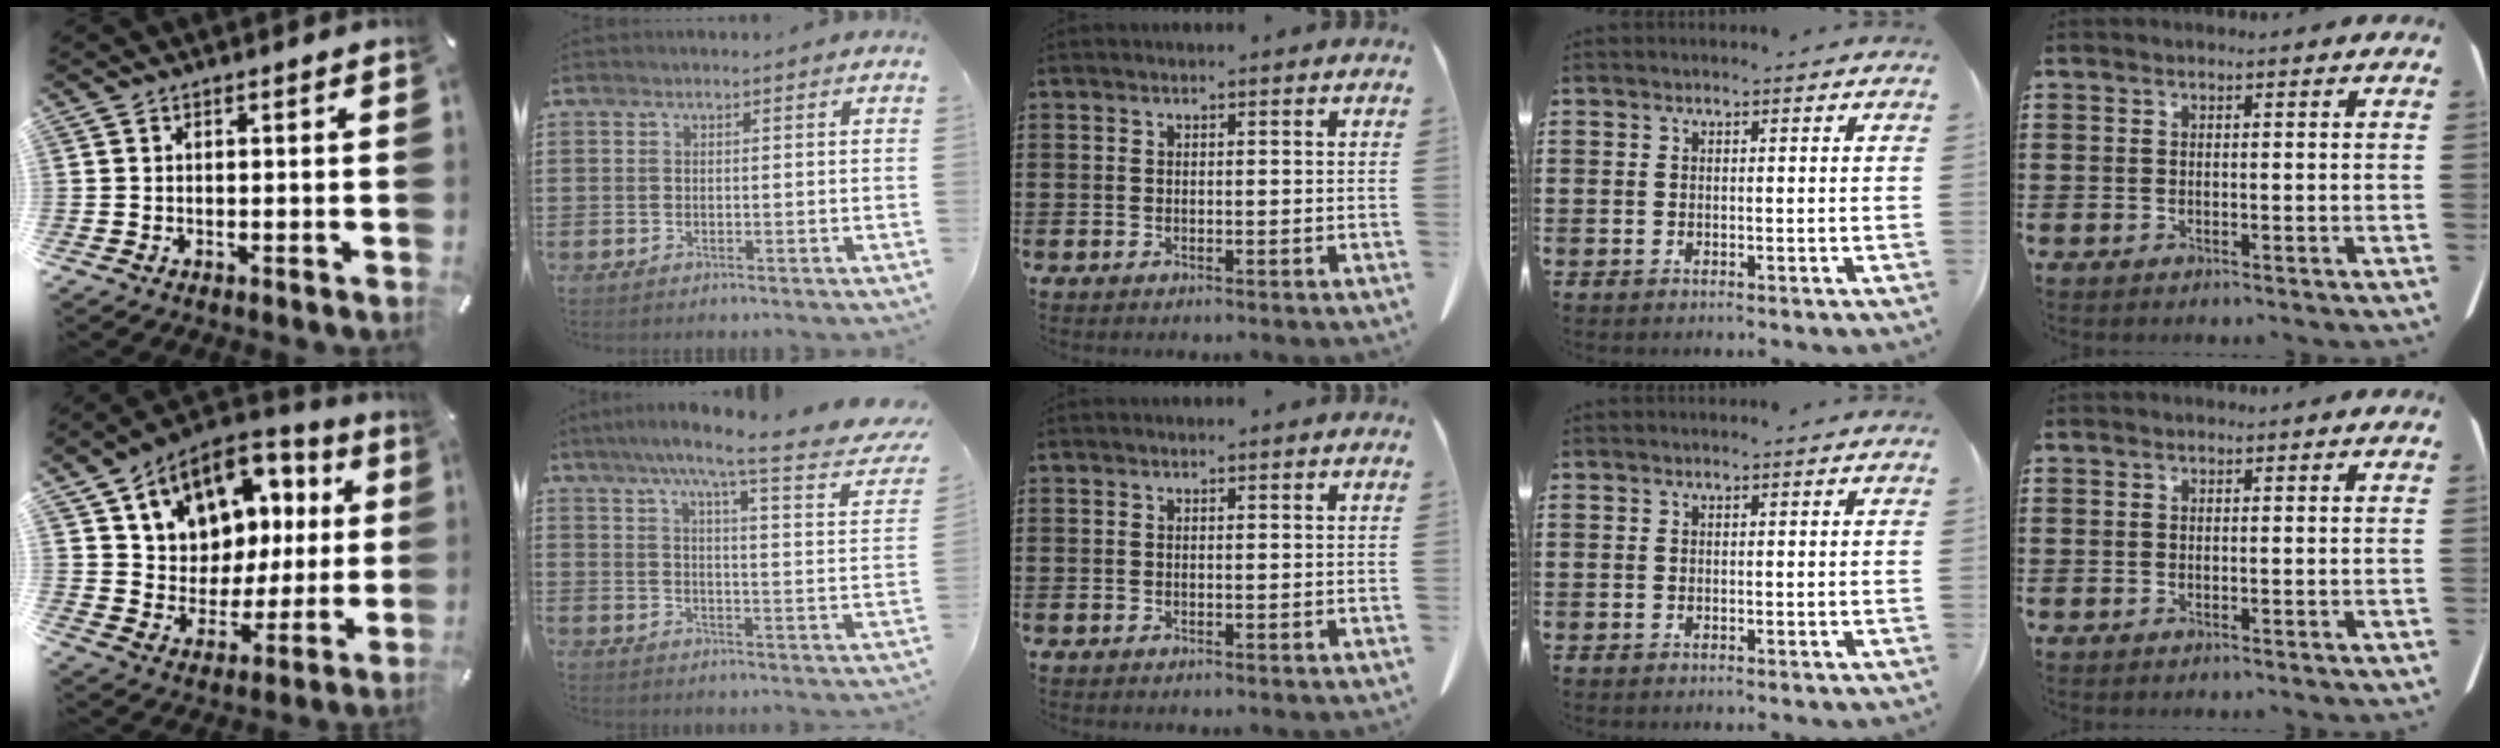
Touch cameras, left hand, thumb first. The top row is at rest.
{"thumb": {"total": 13.8, "force": [7.2, 10.6, 5.2], "torque": [-0.091, -0.051, 0.133]}, "index": {"total": 8.2, "force": [6.1, -0.4, 5.5], "torque": [-0.114, -0.045, 0.091]}}